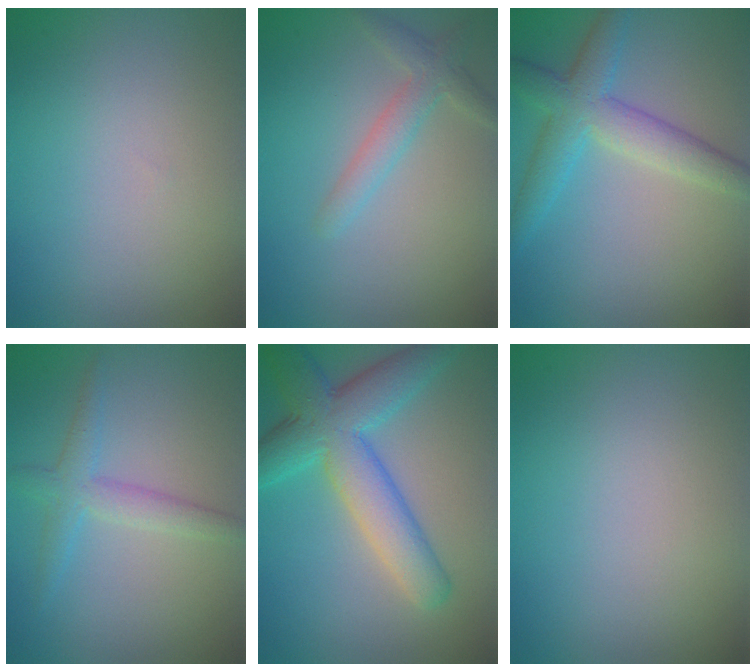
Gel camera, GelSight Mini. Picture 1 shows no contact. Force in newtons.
{"total": 2.5, "press": 2.5, "slide": 0.1}
{"total": 4.9, "press": 4.8, "slide": 0.2}
{"total": 2.7, "press": 2.7, "slide": 0.2}
{"total": 7.5, "press": 7.5, "slide": 0.2}
{"total": 0.0}